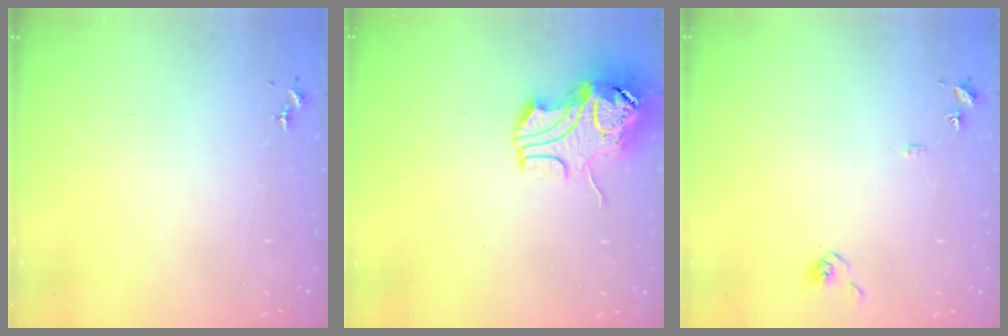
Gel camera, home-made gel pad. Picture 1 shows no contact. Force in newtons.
{"total": 11.2, "press": 11.0, "slide": 1.7}
{"total": 7.2, "press": 7.2, "slide": 0.7}